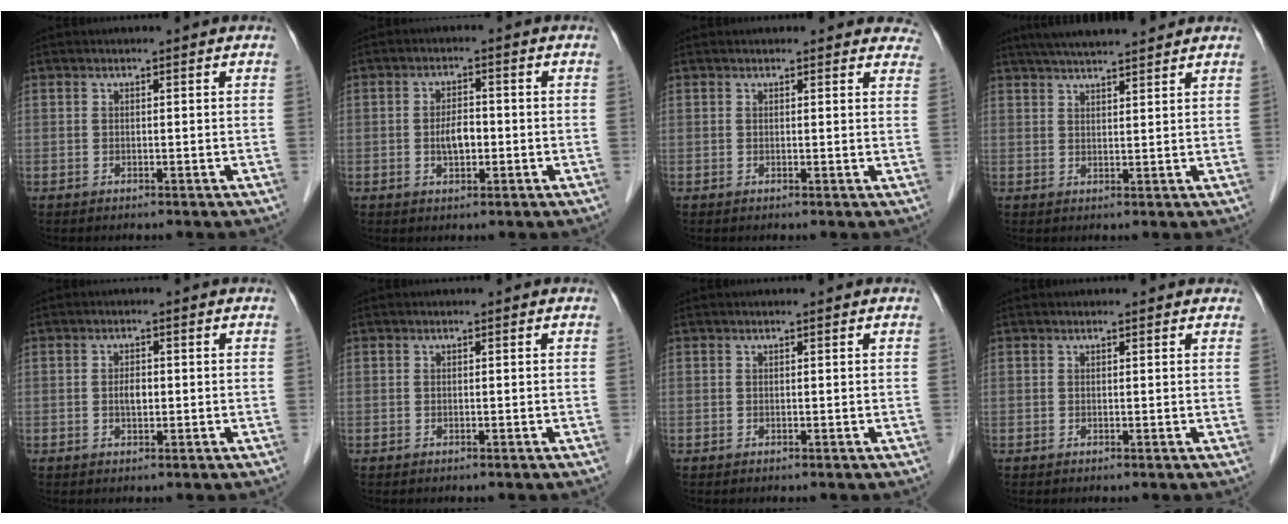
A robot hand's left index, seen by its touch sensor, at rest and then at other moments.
{"total": 3.6, "force": [-0.7, 1.7, 3.1], "torque": [-0.057, 0.004, -0.013]}
{"total": 6.4, "force": [5.9, 2.2, 0.9], "torque": [0.023, -0.005, 0.036]}
{"total": 9.7, "force": [8.6, 0.7, 4.5], "torque": [-0.072, 0.030, 0.123]}
{"total": 1.9, "force": [-0.2, 0.9, 1.6], "torque": [-0.030, 0.002, -0.003]}
{"total": 0.0}
{"total": 0.0}
{"total": 2.1, "force": [1.9, 0.6, 0.5], "torque": [-0.011, 0.007, 0.013]}